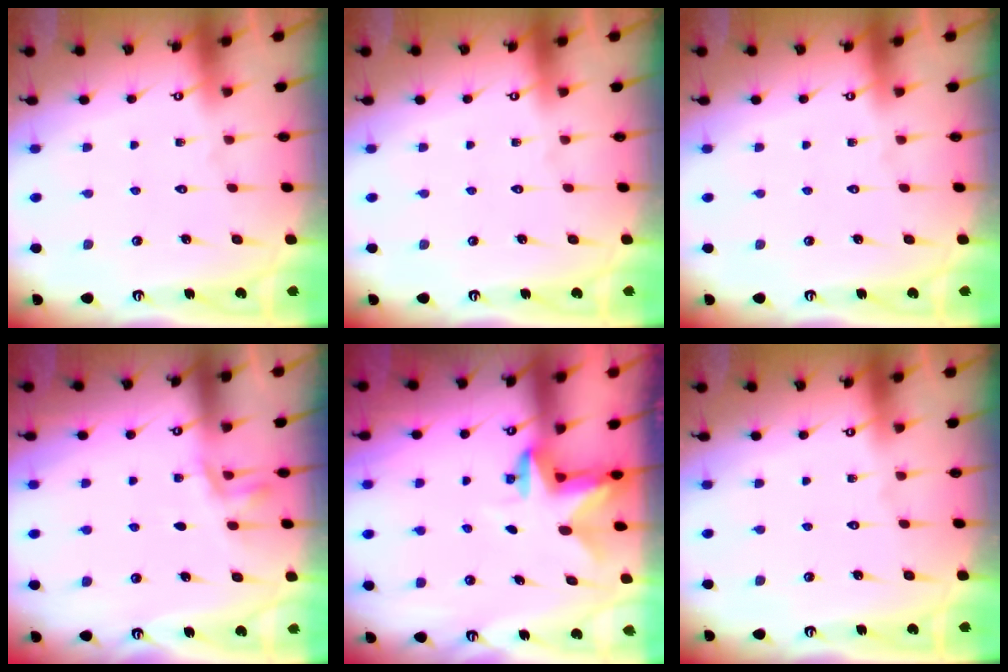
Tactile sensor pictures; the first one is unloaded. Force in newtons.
{"total": 0.0}
{"total": 0.0}
{"total": 3.5, "press": 3.1, "slide": 1.7}
{"total": 2.6, "press": 2.6, "slide": 0.6}
{"total": 0.0}